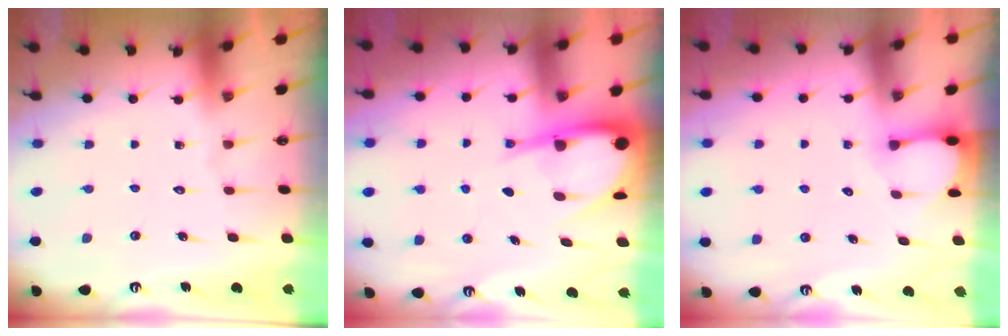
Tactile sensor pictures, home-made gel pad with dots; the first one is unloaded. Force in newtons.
{"total": 10.7, "press": 10.7, "slide": 1.3}
{"total": 2.0, "press": 1.9, "slide": 0.3}